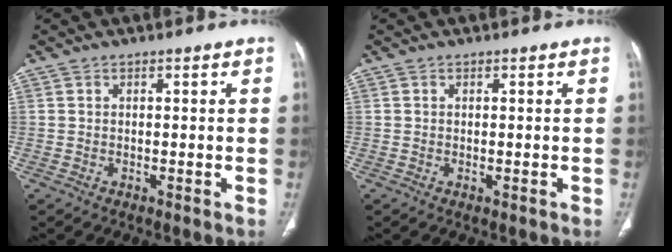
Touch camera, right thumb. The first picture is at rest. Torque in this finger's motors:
{"motor_torque": [0.62, 0.58, 0.11, -0.64, 0.03]}